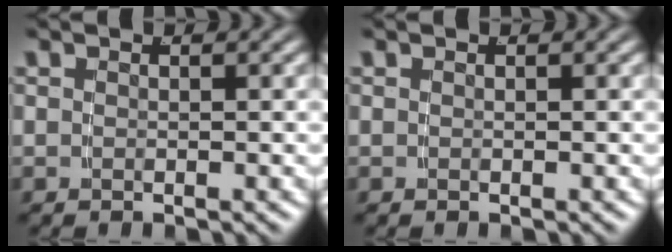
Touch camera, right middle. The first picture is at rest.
{"total": 0.0}